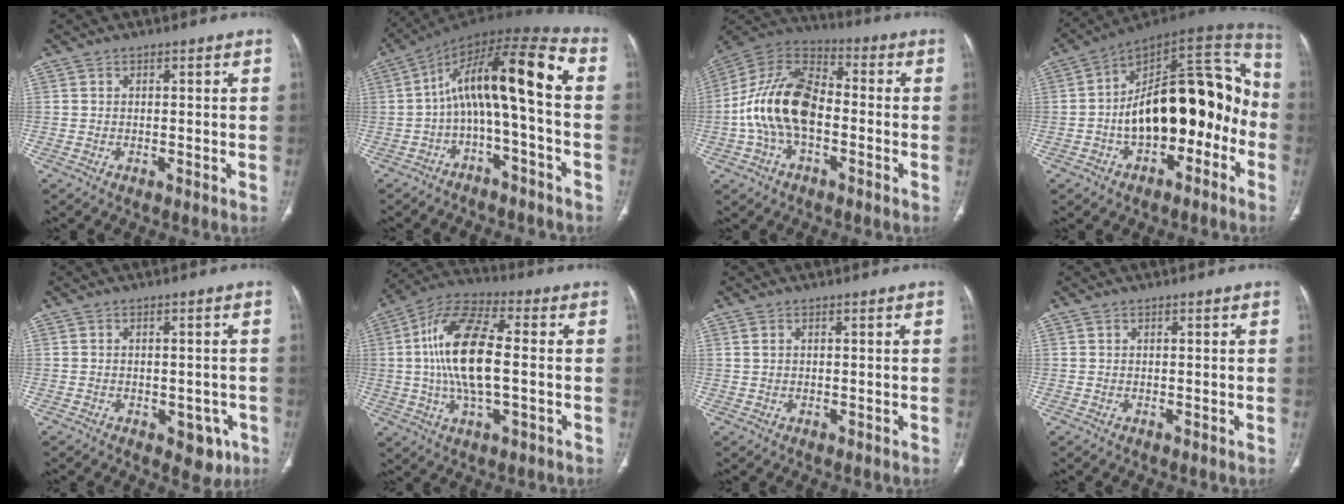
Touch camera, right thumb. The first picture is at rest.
{"total": 15.3, "force": [-1.9, 4.0, 14.6], "torque": [-0.244, 0.087, -0.039]}
{"total": 16.8, "force": [-2.5, 10.0, 13.3], "torque": [-0.252, 0.041, -0.052]}
{"total": 23.9, "force": [-4.8, 13.0, 19.5], "torque": [-0.264, 0.079, -0.070]}
{"total": 5.2, "force": [-2.1, 3.1, 3.6], "torque": [-0.018, 0.006, -0.018]}
{"total": 16.9, "force": [0.1, 6.7, 15.5], "torque": [-0.314, 0.018, -0.002]}
{"total": 0.9, "force": [0.5, 0.5, 0.5], "torque": [-0.011, 0.006, 0.013]}
{"total": 0.0}